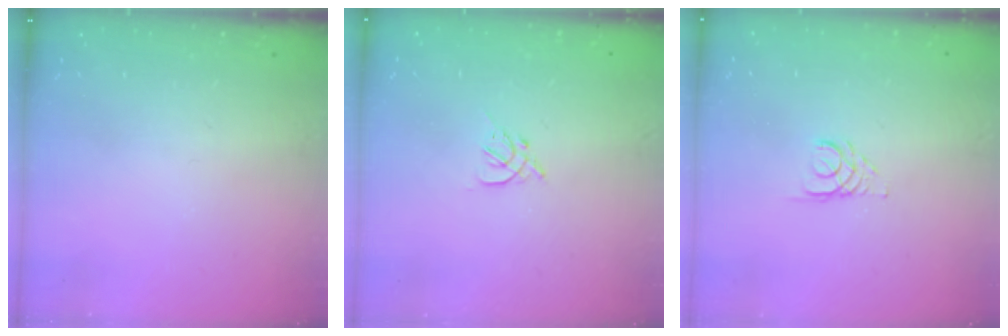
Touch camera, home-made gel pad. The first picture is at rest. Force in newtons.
{"total": 2.7, "press": 2.6, "slide": 0.7}
{"total": 2.6, "press": 2.6, "slide": 0.2}